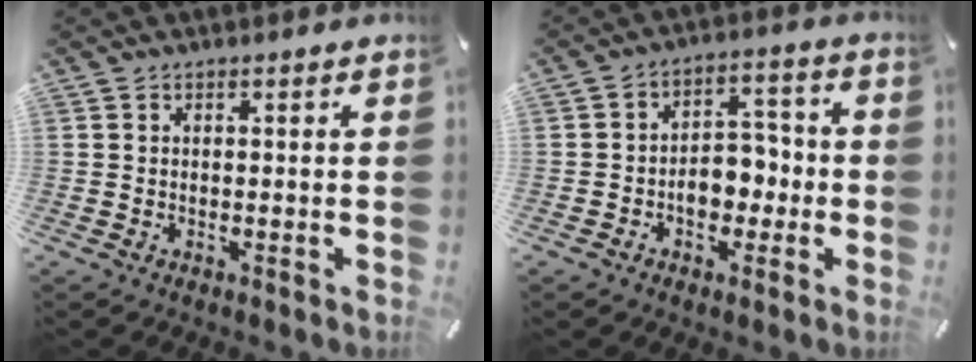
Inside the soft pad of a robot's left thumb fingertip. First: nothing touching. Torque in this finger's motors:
{"motor_torque": [0.15, 0.22, 0.49, 0.44, 0.03]}